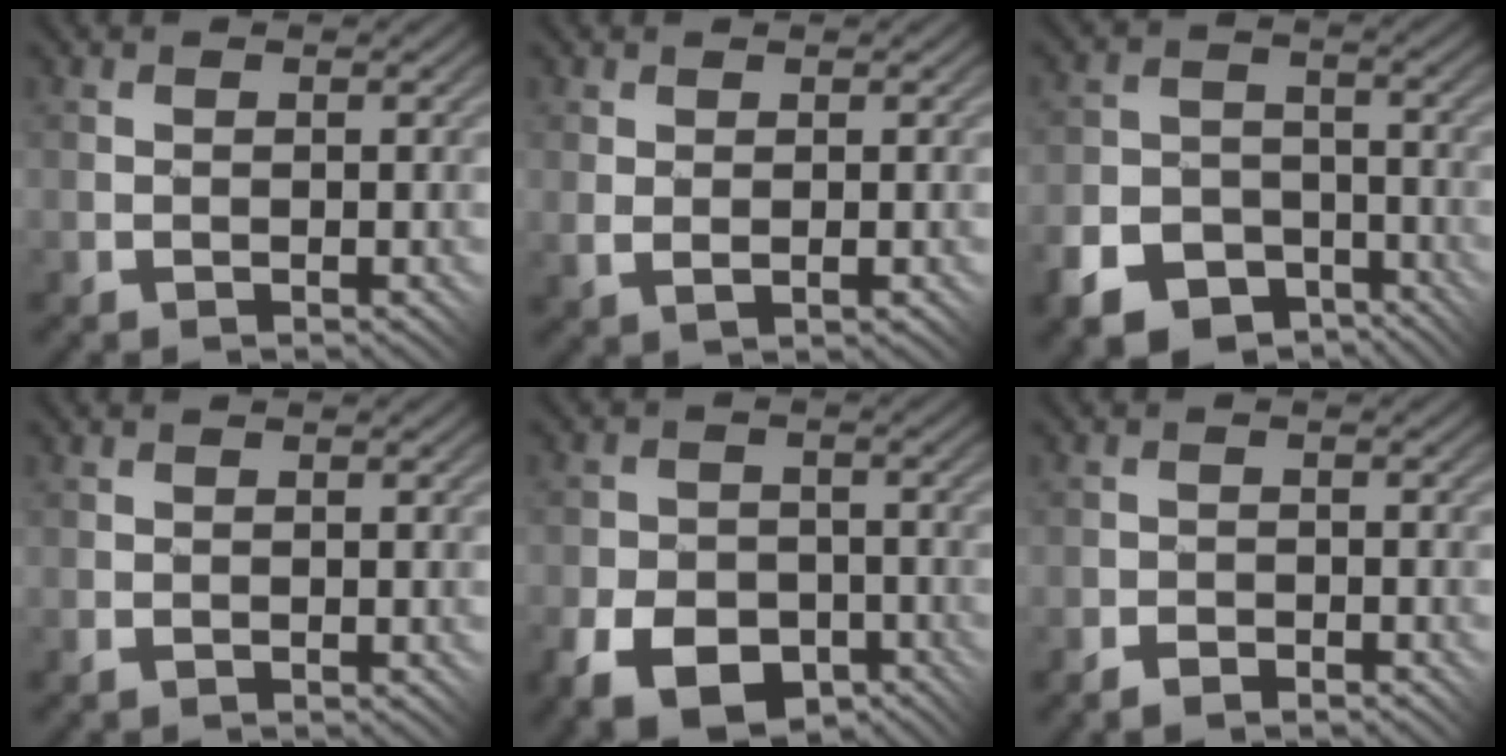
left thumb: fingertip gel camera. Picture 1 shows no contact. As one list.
[{"total": 2.0, "force": [0.1, 1.1, 1.6], "torque": [-0.035, -0.008, 0.008]}, {"total": 9.2, "force": [-6.1, 5.8, 3.6], "torque": [-0.082, -0.018, -0.117]}, {"total": 0.0}, {"total": 8.6, "force": [-5.0, 5.4, 4.5], "torque": [-0.092, -0.017, -0.094]}, {"total": 1.6, "force": [-1.4, 0.6, 0.3], "torque": [-0.001, 0.004, -0.033]}]